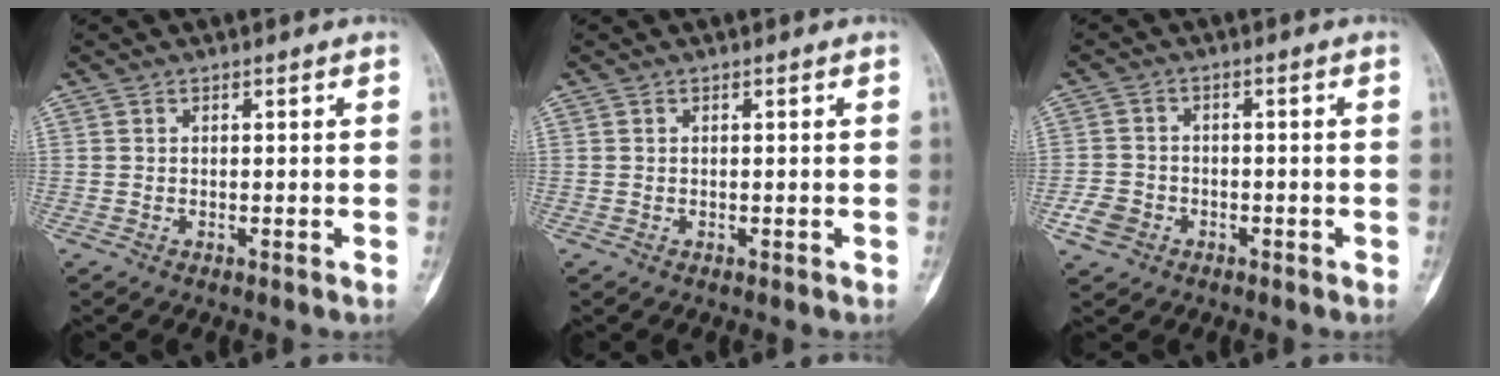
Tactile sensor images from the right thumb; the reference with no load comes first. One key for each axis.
{"total": 0.0}
{"total": 4.8, "fx": -2.3, "fy": 3.9, "fz": 1.7, "tx": -0.024, "ty": 0.018, "tz": -0.041}